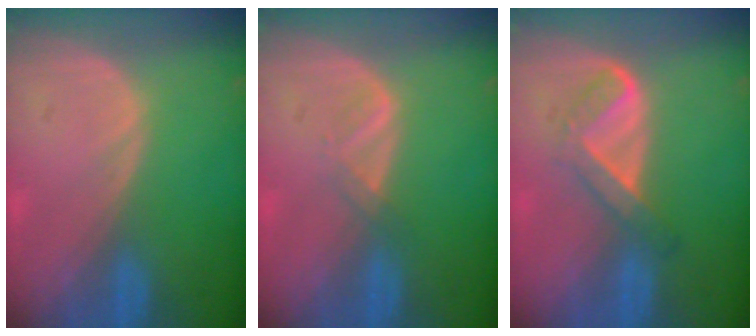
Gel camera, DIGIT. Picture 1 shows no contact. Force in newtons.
{"total": 1.8, "press": 1.7, "slide": 0.3}
{"total": 5.5, "press": 4.6, "slide": 3.0}